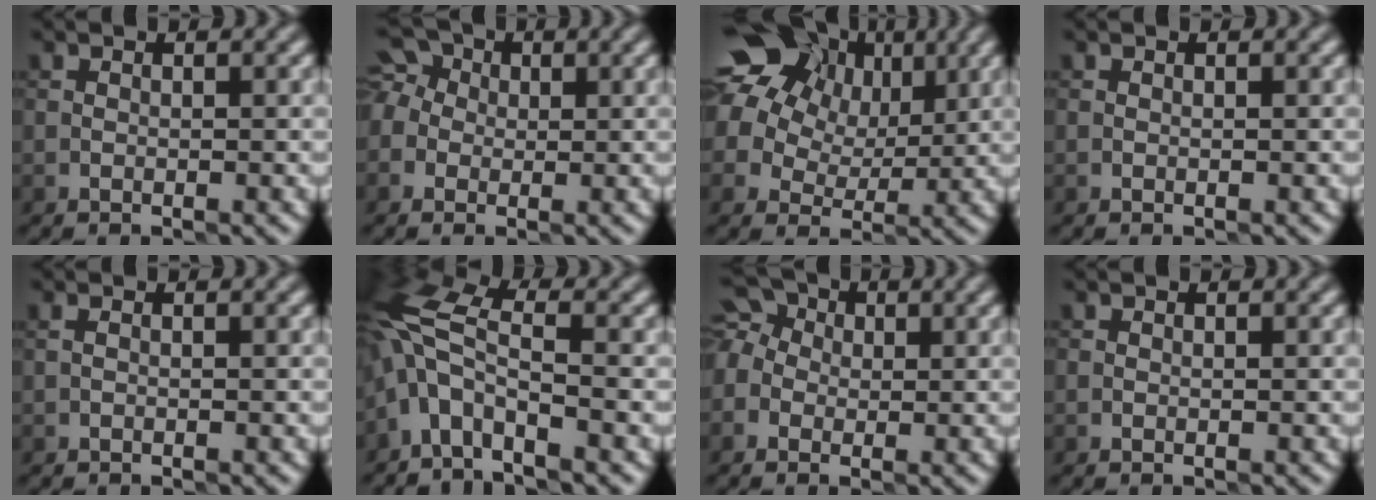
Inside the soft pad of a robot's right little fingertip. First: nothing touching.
{"total": 4.5, "force": [0.7, 3.8, 2.3], "torque": [-0.040, 0.031, -0.012]}
{"total": 18.1, "force": [8.2, 13.7, 8.5], "torque": [-0.189, 0.036, 0.147]}
{"total": 0.0}
{"total": 0.0}
{"total": 5.5, "force": [-2.7, 2.3, 4.2], "torque": [-0.087, 0.016, -0.065]}
{"total": 5.2, "force": [0.5, 4.4, 2.8], "torque": [-0.055, 0.033, -0.020]}
{"total": 0.0}